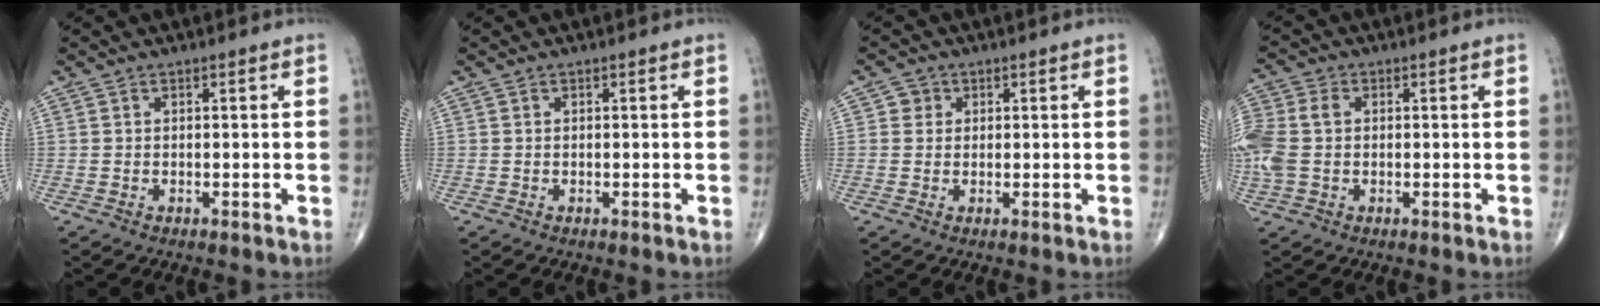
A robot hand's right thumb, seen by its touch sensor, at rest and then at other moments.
{"total": 0.0}
{"total": 2.2, "force": [0.5, 2.1, 0.4], "torque": [0.006, 0.001, 0.003]}
{"total": 8.3, "force": [0.0, 6.0, 5.8], "torque": [-0.158, 0.018, -0.001]}